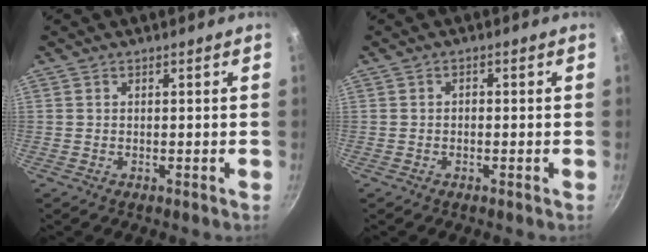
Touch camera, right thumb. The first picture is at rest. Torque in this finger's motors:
{"motor_torque": [-0.20, -0.05, -0.04, -0.13, 0.04]}